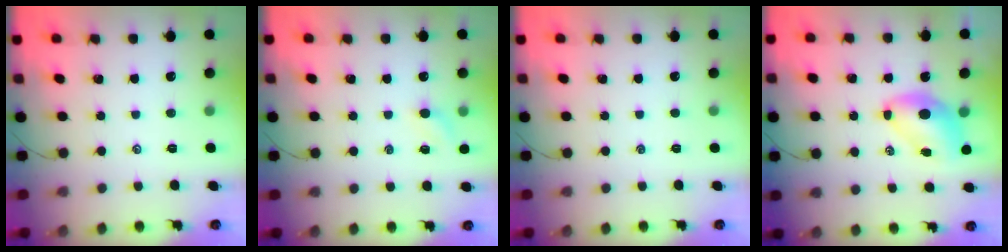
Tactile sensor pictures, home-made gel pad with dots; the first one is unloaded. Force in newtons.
{"total": 5.3, "press": 5.3, "slide": 0.7}
{"total": 0.0}
{"total": 7.2, "press": 7.1, "slide": 1.1}